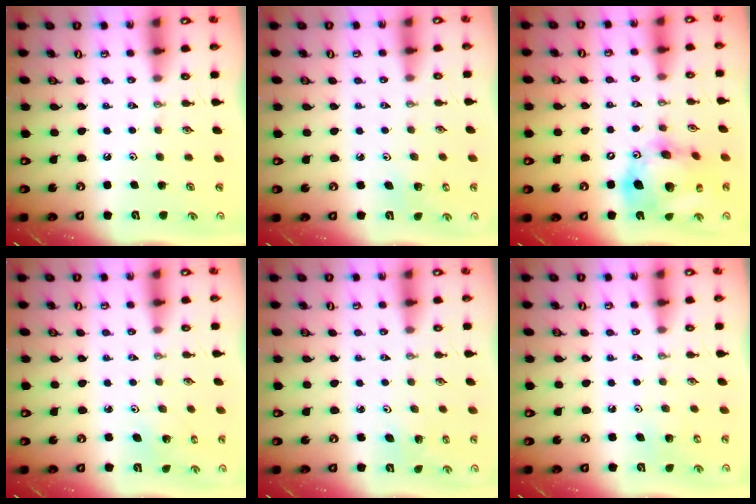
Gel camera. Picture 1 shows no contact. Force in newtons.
{"total": 3.2, "press": 3.1, "slide": 0.2}
{"total": 20.6, "press": 20.4, "slide": 2.8}
{"total": 2.2, "press": 2.2, "slide": 0.2}
{"total": 1.9, "press": 1.9, "slide": 0.1}
{"total": 4.3, "press": 4.3, "slide": 0.3}